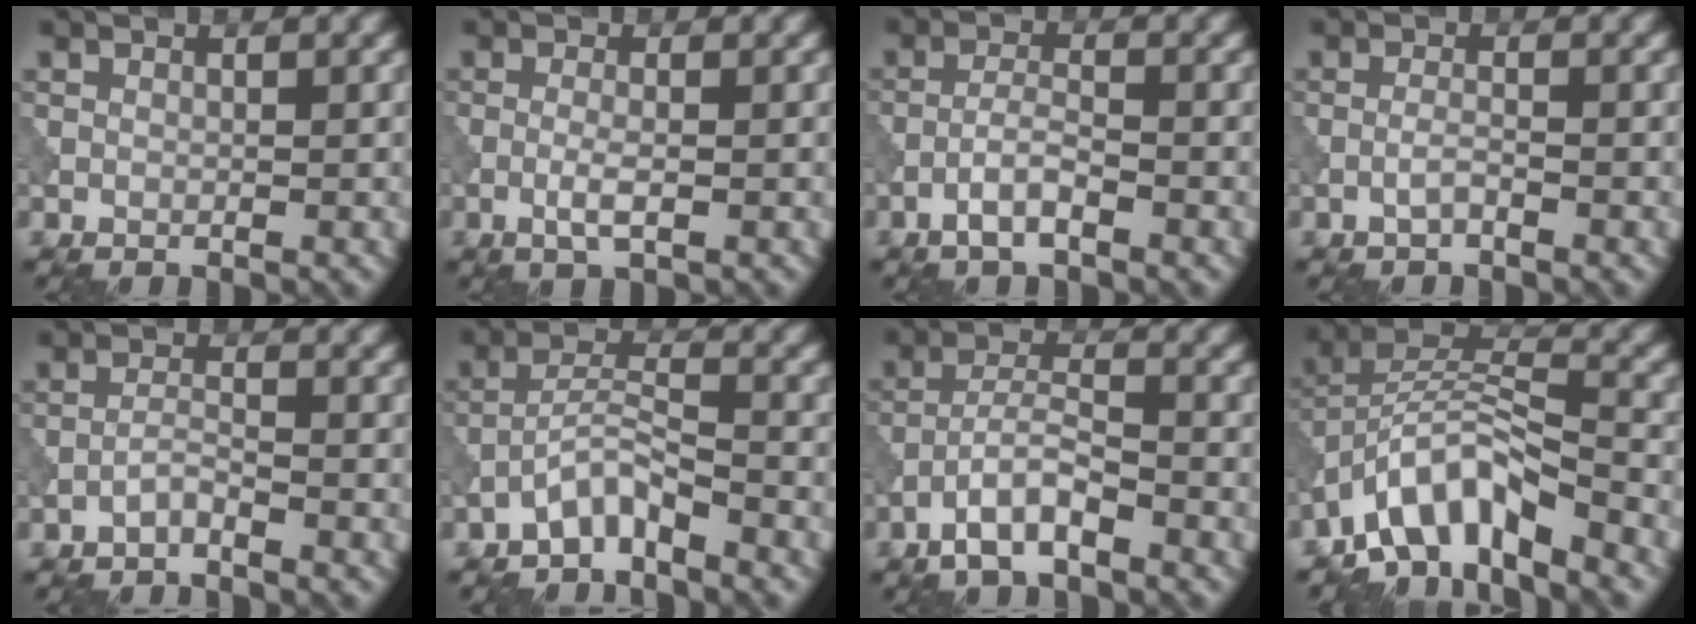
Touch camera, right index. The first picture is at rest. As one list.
[{"total": 1.9, "force": [-0.6, 0.4, 1.8], "torque": [-0.038, -0.001, -0.016]}, {"total": 2.5, "force": [-1.5, 0.5, 1.9], "torque": [-0.039, 0.008, -0.035]}, {"total": 1.1, "force": [-0.8, 0.2, 0.8], "torque": [-0.017, 0.004, -0.018]}, {"total": 1.3, "force": [-1.2, 0.1, 0.7], "torque": [-0.013, 0.006, -0.027]}, {"total": 3.1, "force": [-2.7, 0.6, 1.5], "torque": [-0.030, 0.015, -0.057]}, {"total": 3.9, "force": [-2.6, 1.0, 2.8], "torque": [-0.054, 0.013, -0.056]}, {"total": 7.5, "force": [-5.4, 2.5, 4.7], "torque": [-0.074, 0.010, -0.109]}]